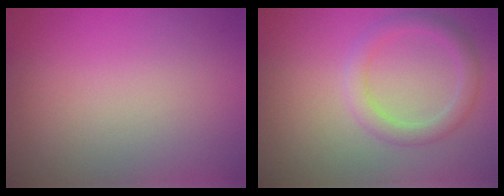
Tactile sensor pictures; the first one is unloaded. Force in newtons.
{"total": 2.5, "press": 2.5, "slide": 0.0}